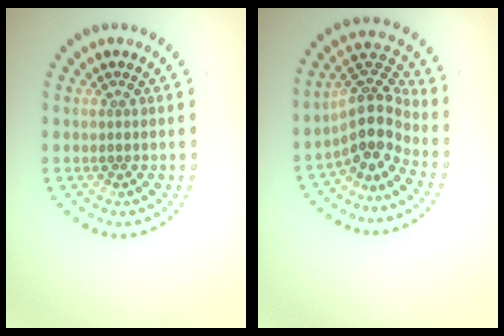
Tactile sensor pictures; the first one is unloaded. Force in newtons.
{"total": 4.4, "press": 3.2, "slide": 2.9}